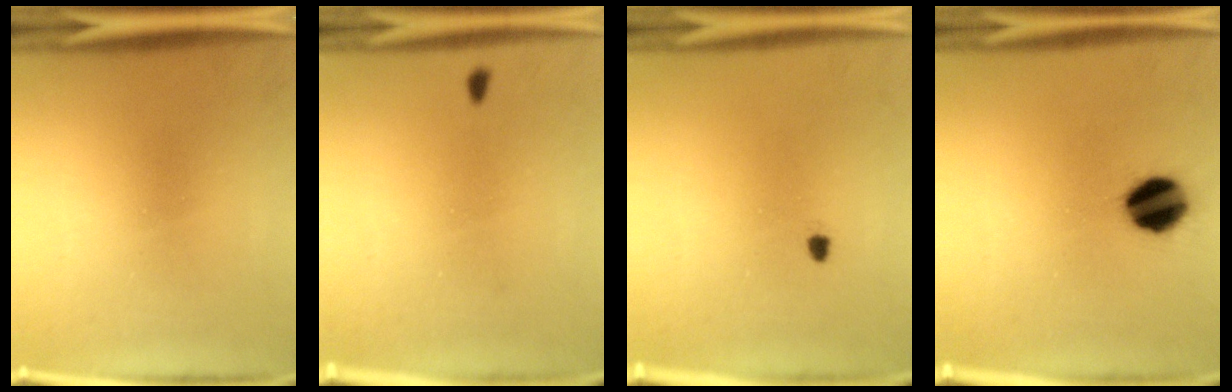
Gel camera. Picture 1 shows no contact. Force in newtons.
{"total": 0.8}
{"total": 0.8}
{"total": 11.7}